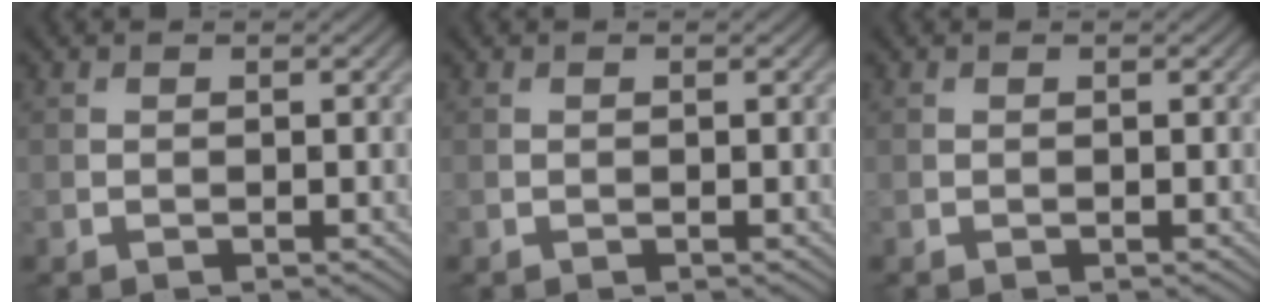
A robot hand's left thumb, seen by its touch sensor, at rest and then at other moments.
{"total": 0.0}
{"total": 0.0}